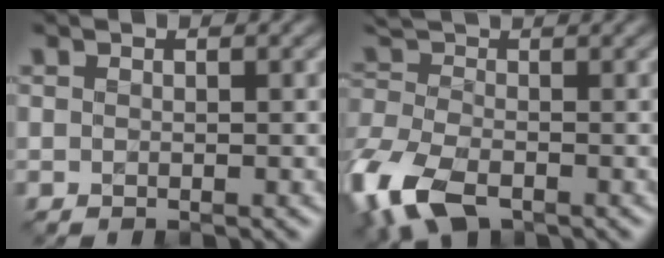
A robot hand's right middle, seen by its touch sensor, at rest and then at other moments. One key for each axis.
{"total": 8.8, "fx": -4.4, "fy": 4.6, "fz": 6.1, "tx": -0.153, "ty": -0.023, "tz": -0.094}